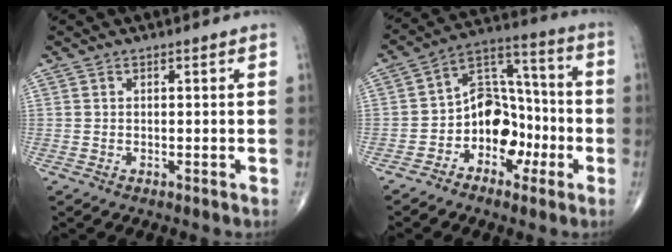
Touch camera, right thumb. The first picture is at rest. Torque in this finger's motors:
{"motor_torque": [1.34, 1.20, 0.48, -0.64, 0.05]}